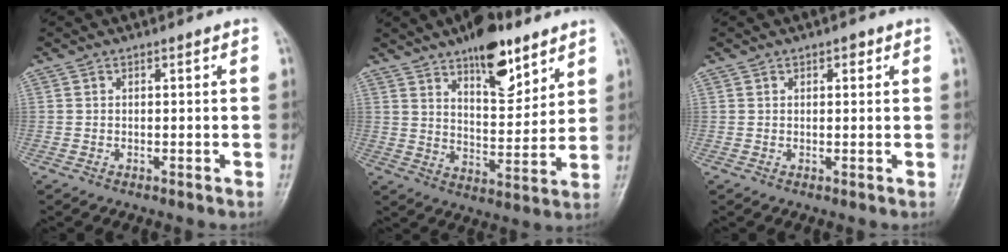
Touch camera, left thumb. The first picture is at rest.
{"total": 13.6, "force": [9.0, 5.6, 8.6], "torque": [-0.094, -0.056, 0.141]}
{"total": 1.5, "force": [0.8, 0.9, 0.9], "torque": [-0.003, -0.001, 0.009]}